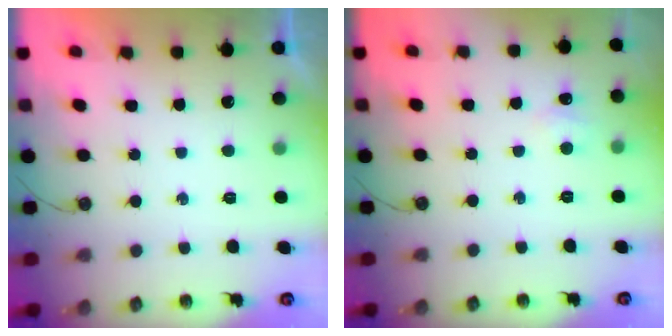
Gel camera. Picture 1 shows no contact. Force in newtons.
{"total": 5.1, "press": 5.0, "slide": 0.7}